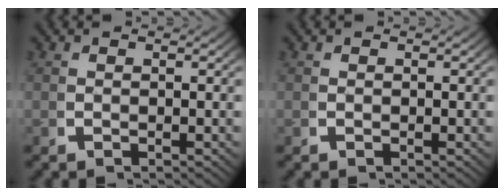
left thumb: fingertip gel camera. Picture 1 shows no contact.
{"total": 0.0}